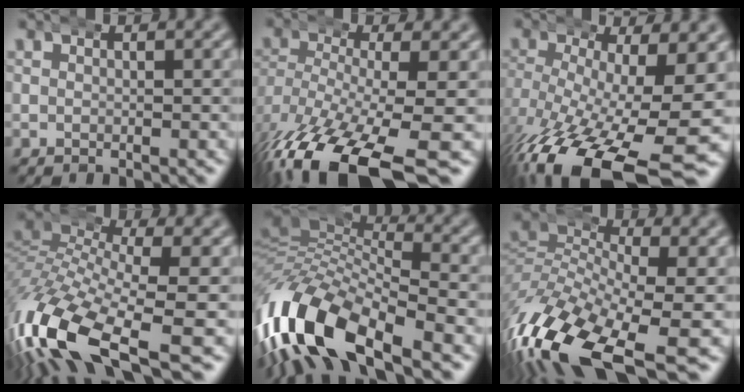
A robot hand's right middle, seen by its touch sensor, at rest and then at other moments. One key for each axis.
{"total": 9.9, "fx": -6.0, "fy": 3.6, "fz": 7.0, "tx": -0.154, "ty": -0.059, "tz": -0.068}
{"total": 10.4, "fx": -5.0, "fy": 3.9, "fz": 8.2, "tx": -0.157, "ty": -0.054, "tz": -0.054}
{"total": 10.3, "fx": -3.8, "fy": 5.4, "fz": 7.9, "tx": -0.202, "ty": -0.052, "tz": -0.043}
{"total": 12.2, "fx": -3.7, "fy": 7.6, "fz": 8.7, "tx": -0.208, "ty": -0.050, "tz": -0.051}
{"total": 10.7, "fx": -5.6, "fy": 5.1, "fz": 7.6, "tx": -0.179, "ty": -0.051, "tz": -0.070}